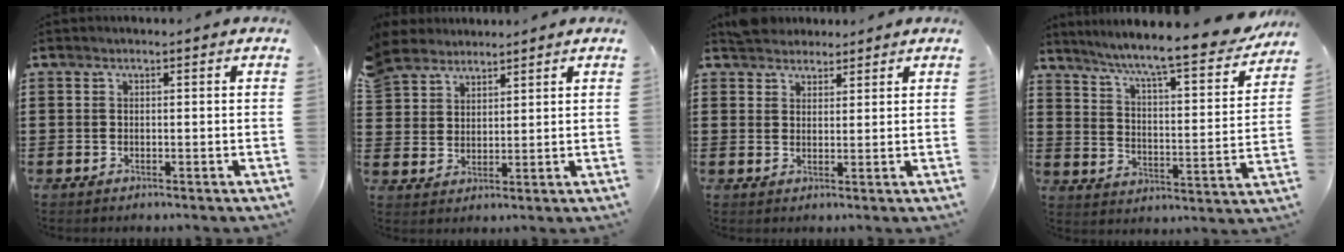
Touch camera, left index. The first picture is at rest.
{"total": 4.8, "force": [4.2, 2.4, -0.2], "torque": [-0.022, -0.009, 0.080]}
{"total": 3.2, "force": [2.9, 1.4, -0.2], "torque": [-0.007, 0.005, 0.058]}
{"total": 8.4, "force": [7.4, -0.5, 4.0], "torque": [-0.100, -0.055, 0.117]}